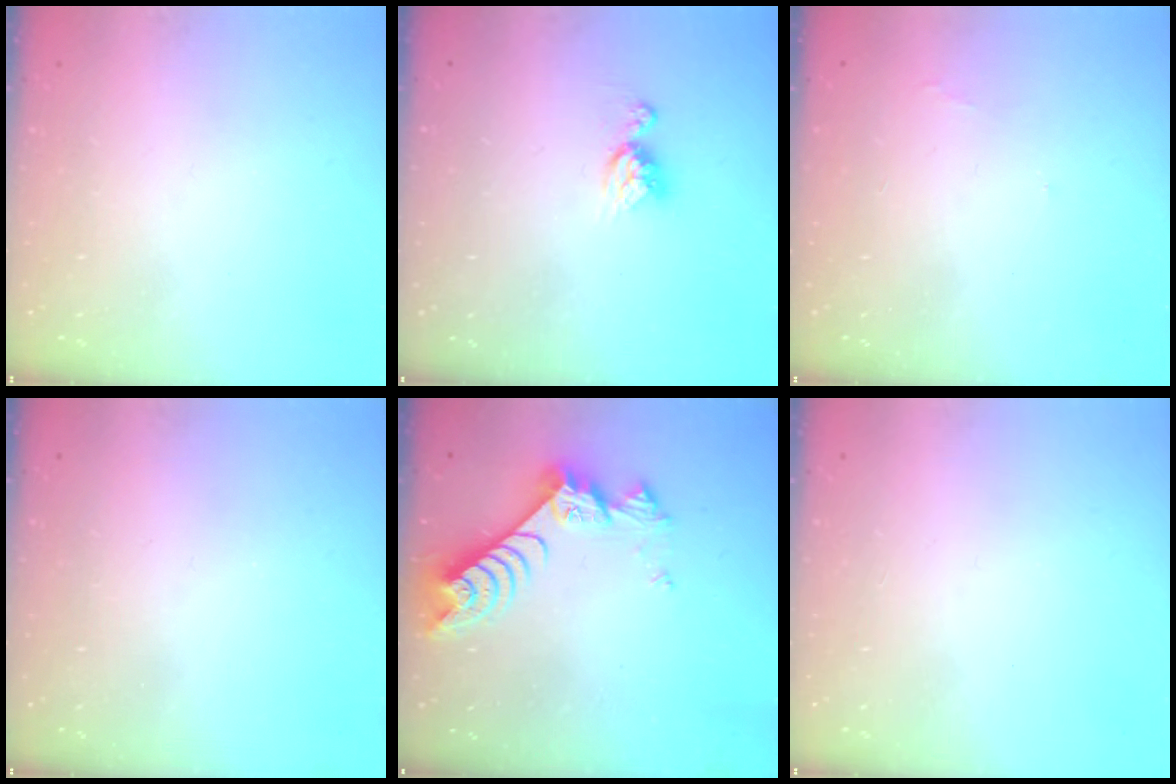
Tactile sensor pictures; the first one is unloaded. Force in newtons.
{"total": 8.0, "press": 7.9, "slide": 0.7}
{"total": 3.7, "press": 3.7, "slide": 0.4}
{"total": 0.0}
{"total": 7.9, "press": 7.9, "slide": 0.7}
{"total": 0.0}